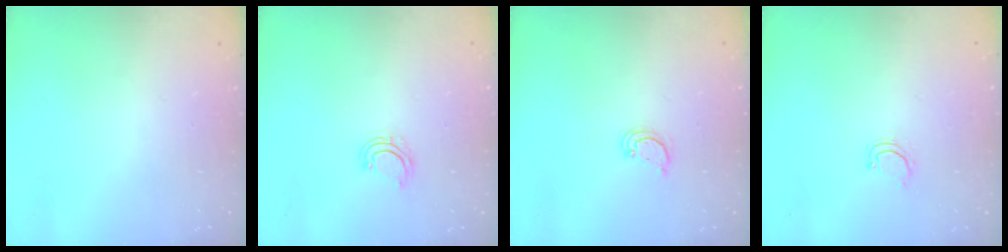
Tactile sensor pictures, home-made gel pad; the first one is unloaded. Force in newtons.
{"total": 6.0, "press": 5.8, "slide": 1.6}
{"total": 2.2, "press": 2.2, "slide": 0.3}
{"total": 3.4, "press": 3.4, "slide": 0.3}